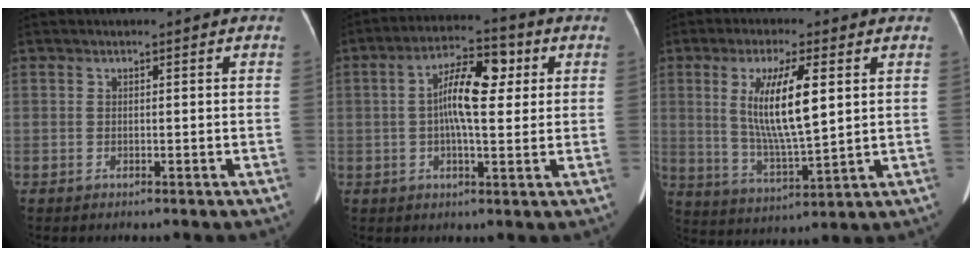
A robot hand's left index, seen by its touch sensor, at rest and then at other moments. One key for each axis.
{"total": 9.1, "fx": 1.1, "fy": 2.7, "fz": 8.7, "tx": -0.153, "ty": 0.019, "tz": 0.017}
{"total": 10.6, "fx": 2.4, "fy": 1.4, "fz": 10.2, "tx": -0.199, "ty": -0.015, "tz": 0.051}